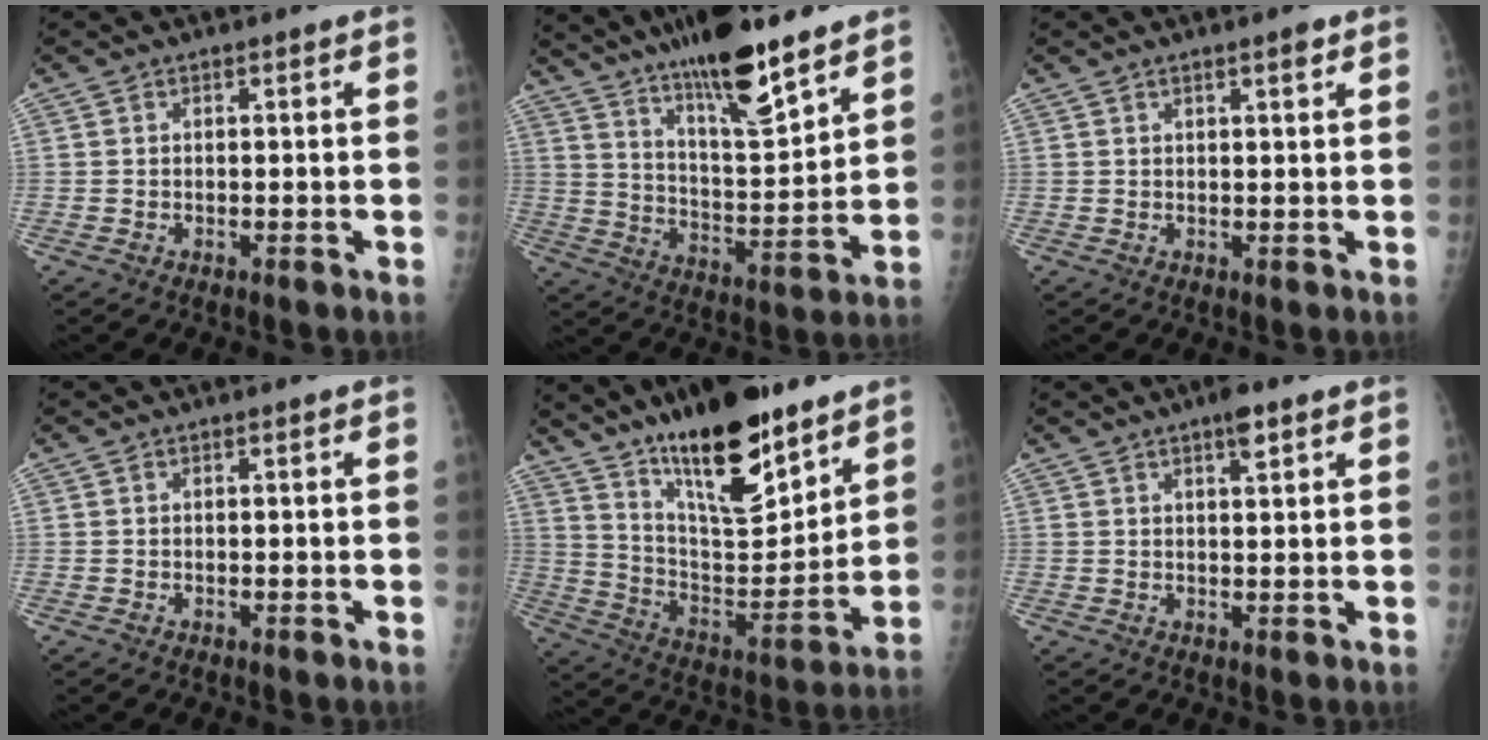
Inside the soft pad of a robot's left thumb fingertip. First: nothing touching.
{"total": 17.9, "force": [13.0, 3.7, 11.8], "torque": [-0.175, -0.074, 0.223]}
{"total": 2.0, "force": [1.2, 0.4, 1.5], "torque": [-0.020, -0.005, 0.018]}
{"total": 0.0}
{"total": 22.5, "force": [15.7, 7.1, 14.4], "torque": [-0.201, -0.083, 0.270]}
{"total": 3.9, "force": [2.4, 1.1, 2.9], "torque": [-0.040, -0.009, 0.035]}